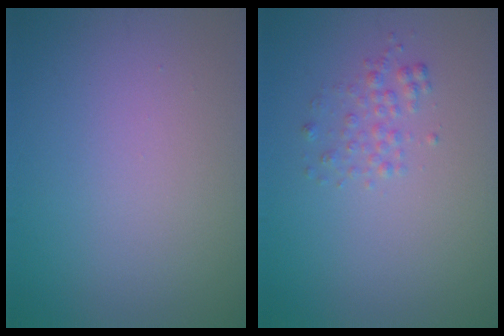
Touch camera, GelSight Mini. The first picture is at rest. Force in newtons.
{"total": 1.4, "press": 1.4, "slide": 0.0}